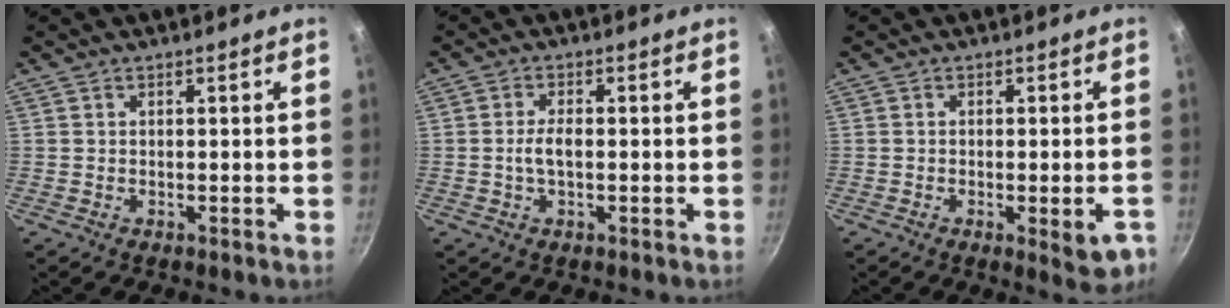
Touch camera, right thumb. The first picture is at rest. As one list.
[{"total": 3.3, "force": [-0.4, 1.4, 2.9], "torque": [-0.057, 0.008, -0.009]}, {"total": 6.4, "force": [-2.4, 1.7, 5.7], "torque": [-0.054, 0.000, -0.028]}]